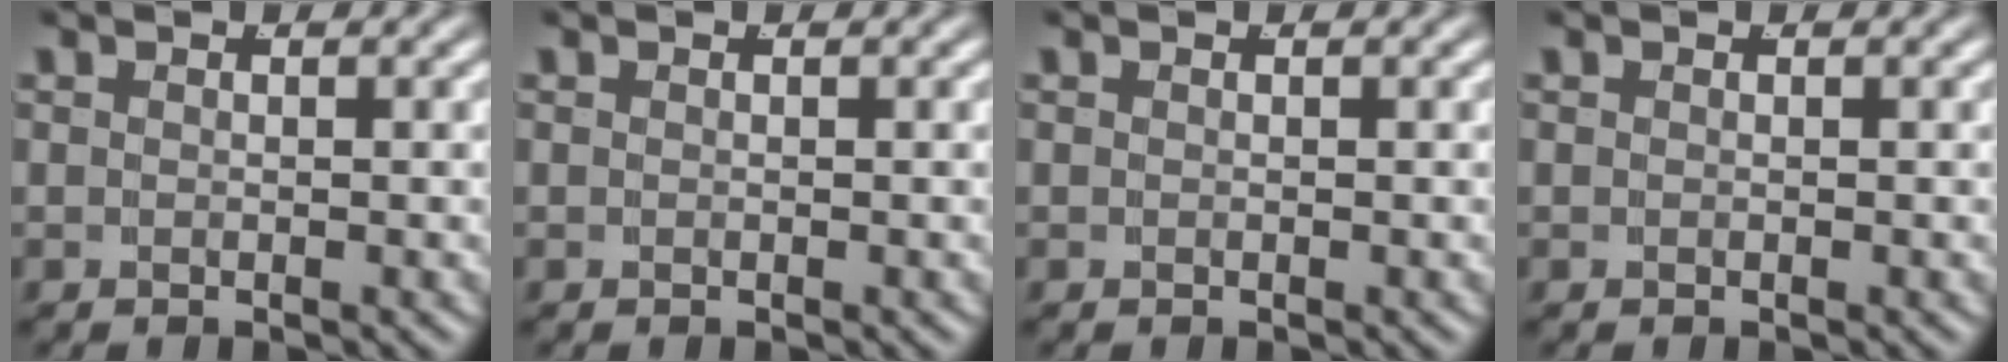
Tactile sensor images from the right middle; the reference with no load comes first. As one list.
[{"total": 0.0}, {"total": 0.0}, {"total": 0.0}]